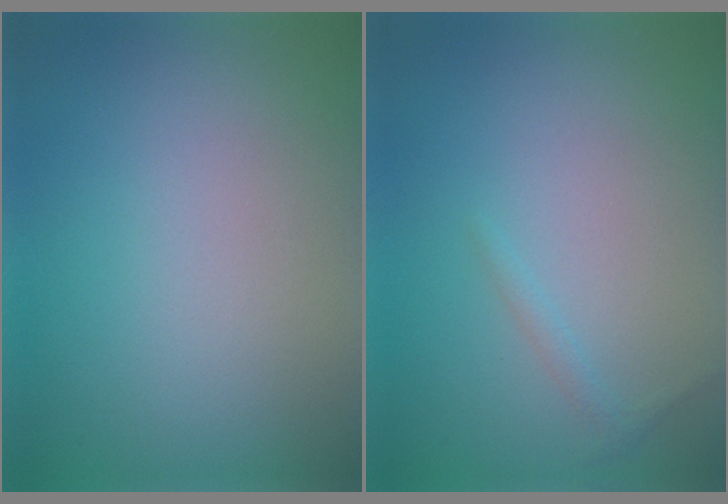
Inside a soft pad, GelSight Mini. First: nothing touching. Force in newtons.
{"total": 0.8, "press": 0.8, "slide": 0.0}